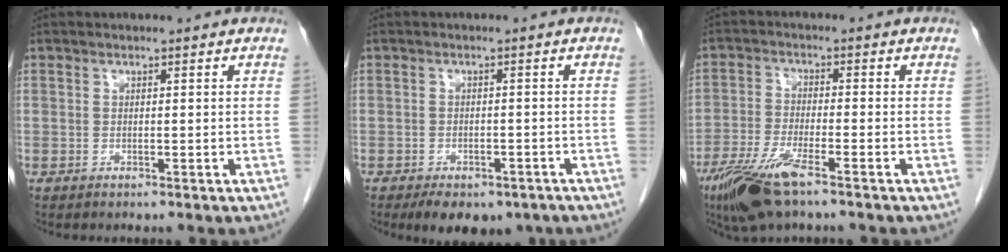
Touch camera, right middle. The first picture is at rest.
{"total": 9.0, "force": [-6.6, 4.3, 4.3], "torque": [-0.052, 0.000, -0.085]}
{"total": 8.7, "force": [-5.7, 1.2, 6.5], "torque": [-0.134, -0.020, -0.107]}